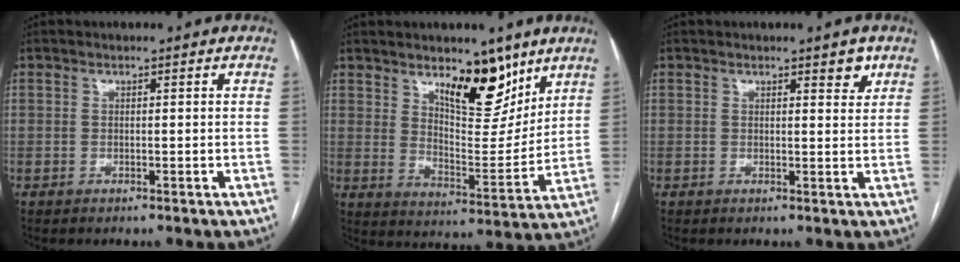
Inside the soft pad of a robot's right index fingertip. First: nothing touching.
{"total": 11.2, "force": [7.5, 4.0, 7.3], "torque": [-0.109, -0.017, 0.129]}
{"total": 2.3, "force": [1.5, 0.7, 1.6], "torque": [-0.020, -0.007, 0.020]}